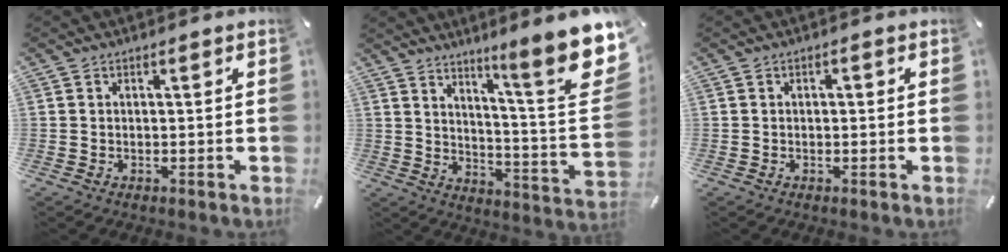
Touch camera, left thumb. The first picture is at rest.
{"total": 15.7, "force": [10.0, 1.7, 12.1], "torque": [-0.180, -0.089, 0.148]}
{"total": 1.1, "force": [-0.3, 0.6, 1.0], "torque": [-0.018, 0.004, -0.007]}